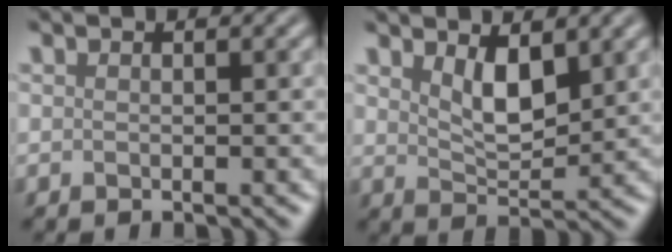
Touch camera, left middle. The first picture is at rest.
{"total": 3.4, "force": [1.7, 1.4, 2.6], "torque": [-0.050, -0.007, 0.035]}